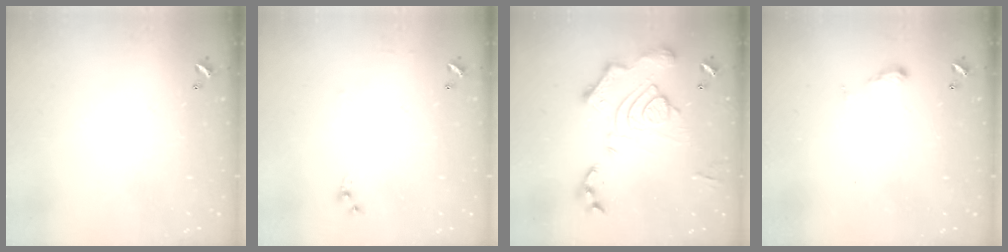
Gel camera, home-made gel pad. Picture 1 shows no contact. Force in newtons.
{"total": 4.8, "press": 4.7, "slide": 0.5}
{"total": 17.0, "press": 17.0, "slide": 1.6}
{"total": 3.5, "press": 3.5, "slide": 0.4}